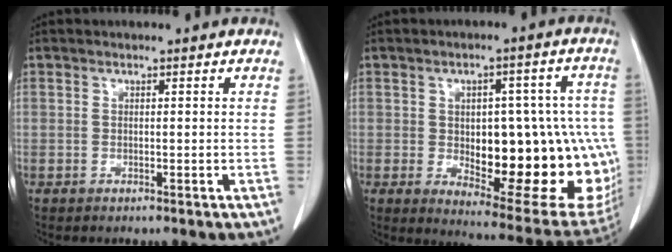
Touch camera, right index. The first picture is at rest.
{"total": 22.8, "force": [-2.8, 9.4, 20.6], "torque": [-0.196, 0.023, -0.004]}